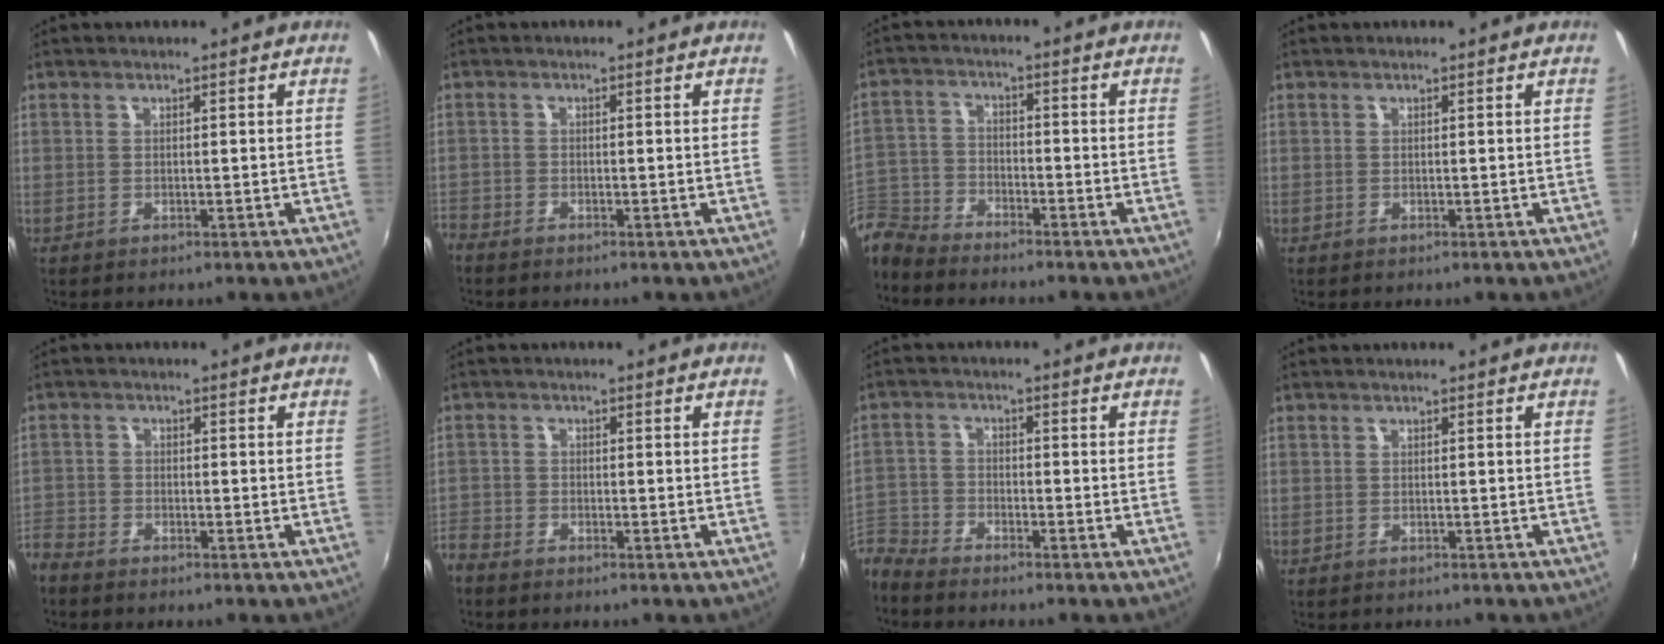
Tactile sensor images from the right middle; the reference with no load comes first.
{"total": 2.3, "force": [-2.0, 0.9, 0.5], "torque": [-0.023, -0.007, -0.043]}
{"total": 8.5, "force": [-7.5, 3.4, 1.9], "torque": [-0.056, 0.009, -0.156]}
{"total": 0.0}
{"total": 5.5, "force": [-4.5, 2.8, 1.2], "torque": [-0.048, -0.008, -0.096]}
{"total": 4.8, "force": [-3.9, 2.5, 1.1], "torque": [-0.042, -0.010, -0.083]}
{"total": 5.2, "force": [-4.9, 1.5, 0.2], "torque": [-0.013, 0.009, -0.112]}
{"total": 1.2, "force": [-1.2, 0.3, 0.2], "torque": [-0.009, -0.005, -0.017]}